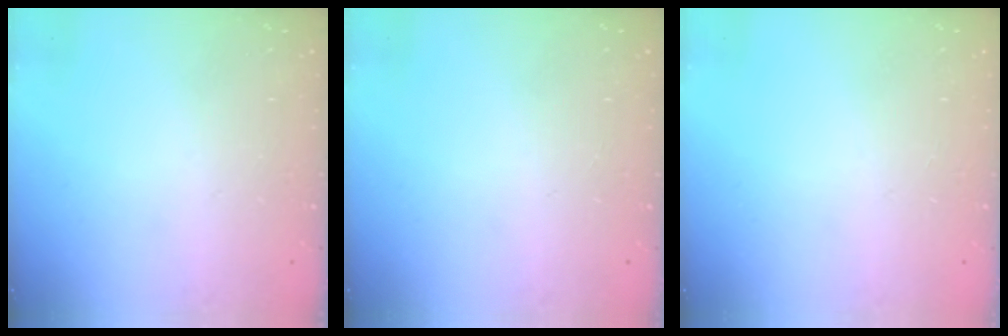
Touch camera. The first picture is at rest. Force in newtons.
{"total": 0.0}
{"total": 0.0}